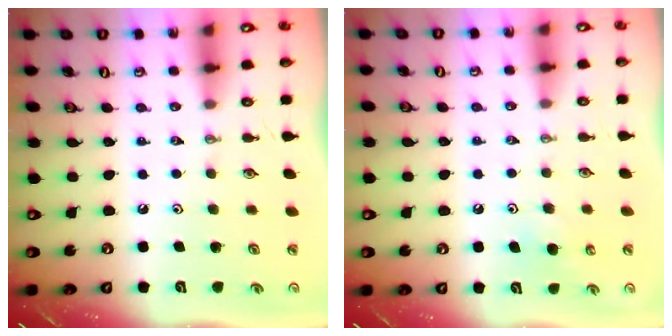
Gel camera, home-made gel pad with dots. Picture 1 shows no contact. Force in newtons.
{"total": 5.1, "press": 5.1, "slide": 0.5}